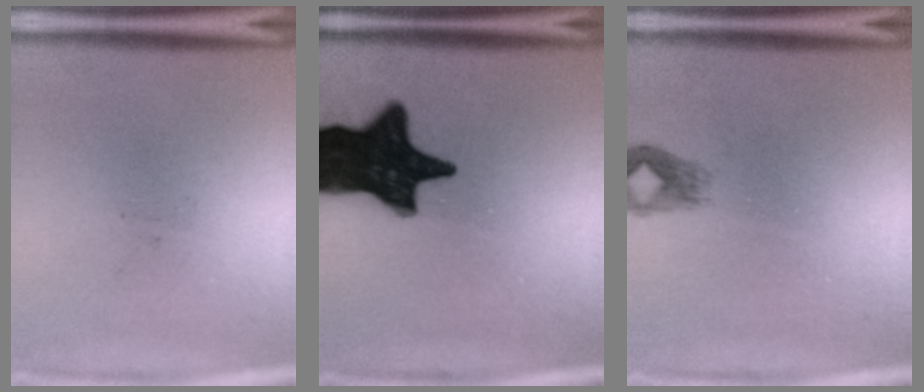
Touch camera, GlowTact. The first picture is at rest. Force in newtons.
{"total": 18.7}
{"total": 1.5}